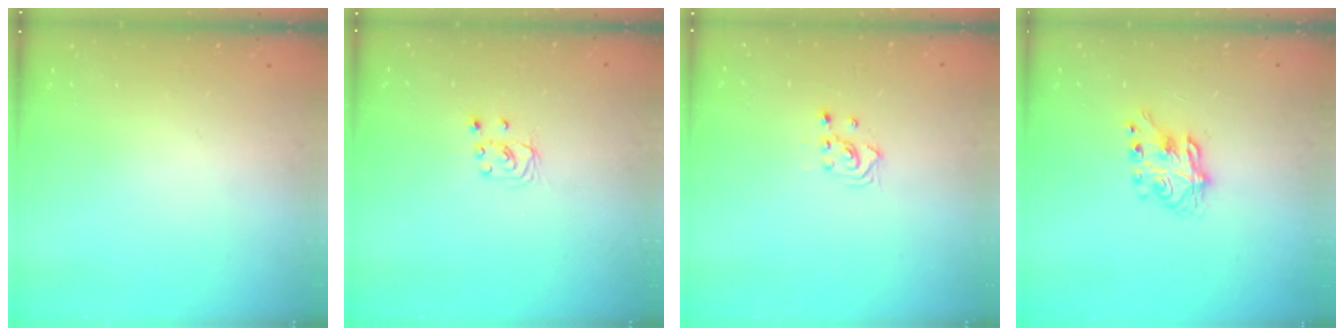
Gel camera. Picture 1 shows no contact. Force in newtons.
{"total": 3.1, "press": 3.1, "slide": 0.2}
{"total": 2.5, "press": 2.5, "slide": 0.3}
{"total": 6.9, "press": 6.9, "slide": 0.3}